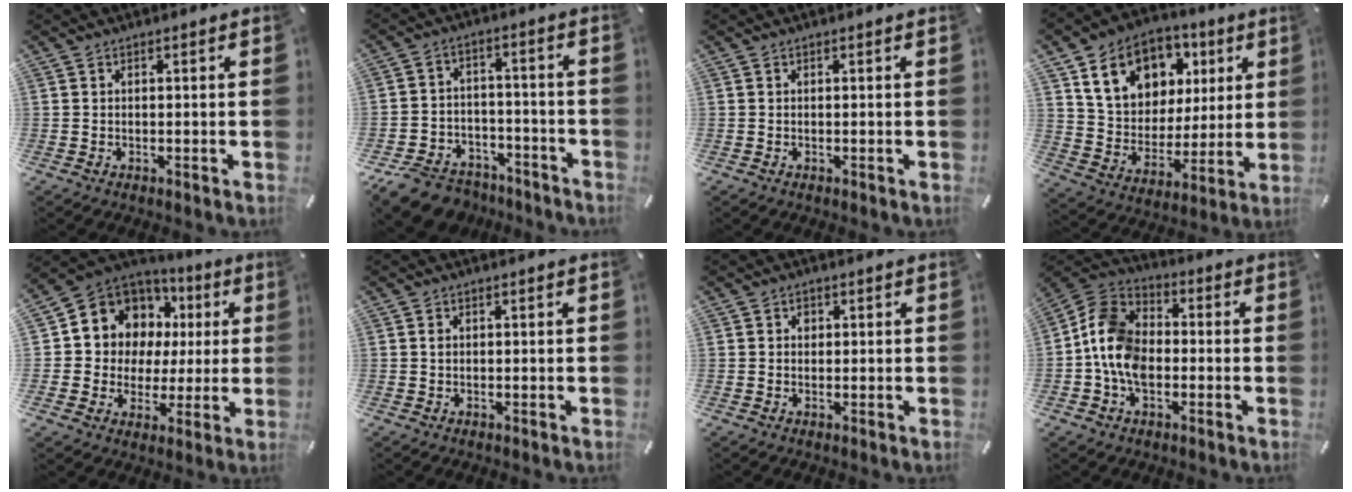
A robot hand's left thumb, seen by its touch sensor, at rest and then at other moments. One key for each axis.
{"total": 10.1, "fx": -7.7, "fy": 5.8, "fz": 2.8, "tx": -0.049, "ty": 0.050, "tz": -0.140}
{"total": 0.0}
{"total": 15.2, "fx": 7.3, "fy": 12.0, "fz": 5.7, "tx": -0.112, "ty": -0.023, "tz": 0.143}
{"total": 10.2, "fx": 4.0, "fy": 9.3, "fz": 1.5, "tx": -0.044, "ty": -0.045, "tz": 0.081}
{"total": 0.7, "fx": 0.1, "fy": 0.5, "fz": 0.5, "tx": -0.010, "ty": 0.002, "tz": 0.002}
{"total": 1.1, "fx": 0.2, "fy": 1.1, "fz": 0.3, "tx": 0.009, "ty": -0.001, "tz": -0.002}
{"total": 10.8, "fx": -2.7, "fy": 8.1, "fz": 6.7, "tx": -0.156, "ty": 0.022, "tz": -0.052}